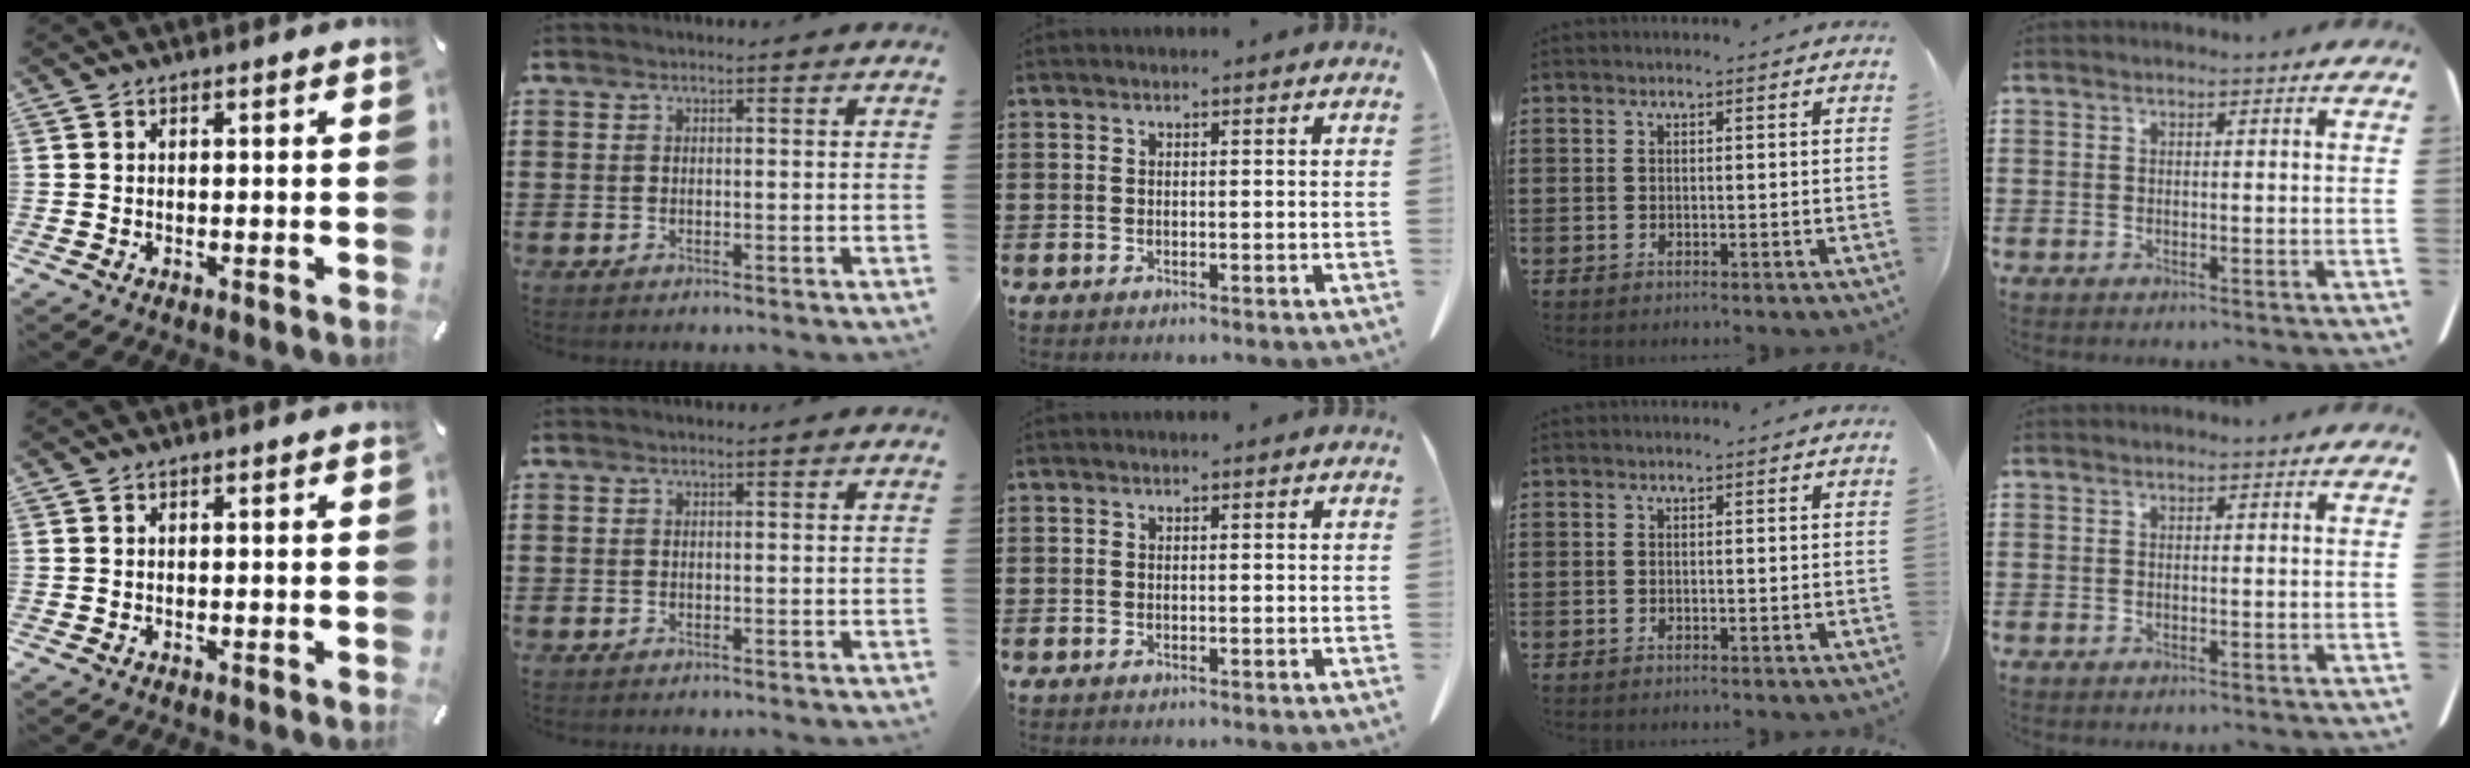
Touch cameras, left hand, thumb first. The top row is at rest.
{}